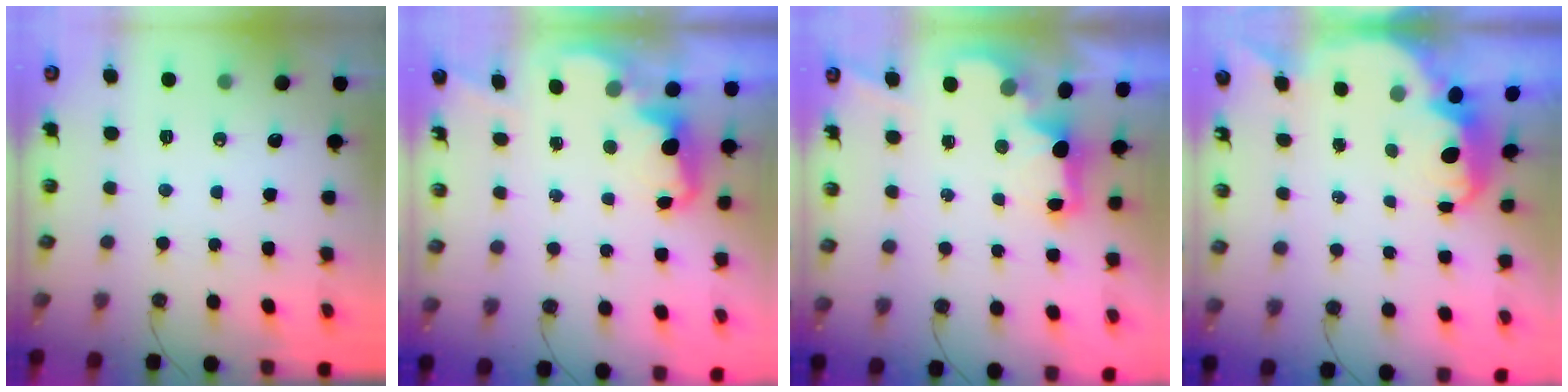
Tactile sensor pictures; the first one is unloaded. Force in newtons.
{"total": 2.5, "press": 2.4, "slide": 0.7}
{"total": 2.3, "press": 2.1, "slide": 0.8}
{"total": 2.8, "press": 2.8, "slide": 0.6}